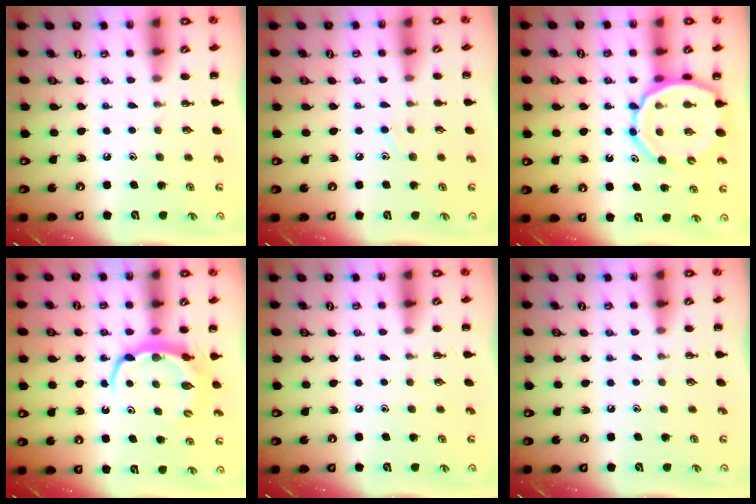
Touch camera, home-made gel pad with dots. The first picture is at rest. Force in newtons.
{"total": 7.2, "press": 6.7, "slide": 2.5}
{"total": 12.2, "press": 11.6, "slide": 3.5}
{"total": 6.2, "press": 6.2, "slide": 0.3}
{"total": 0.0}
{"total": 0.0}